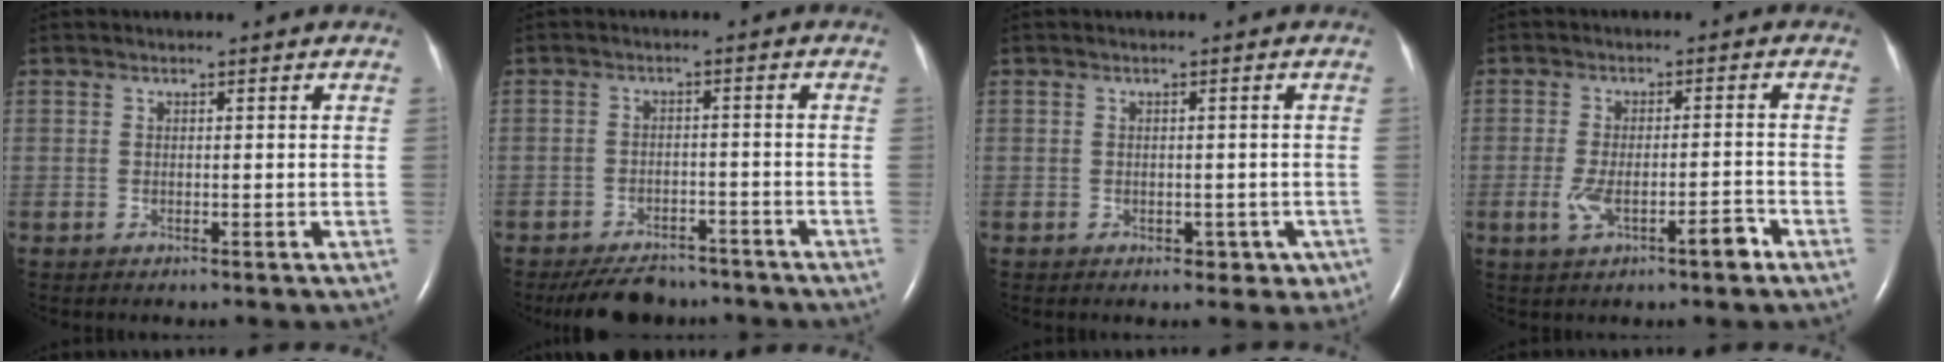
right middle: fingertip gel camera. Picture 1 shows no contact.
{"total": 8.2, "force": [-7.1, 3.2, 2.3], "torque": [-0.034, -0.006, -0.105]}
{"total": 2.9, "force": [-1.2, 2.2, 1.5], "torque": [-0.004, 0.004, -0.005]}
{"total": 5.8, "force": [-2.8, 1.4, 4.9], "torque": [-0.093, 0.003, -0.042]}